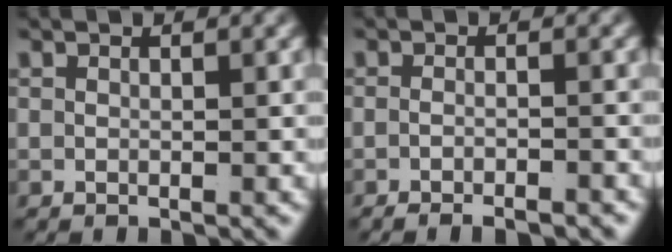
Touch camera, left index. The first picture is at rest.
{"total": 2.8, "force": [-2.6, 0.2, 1.1], "torque": [-0.018, -0.008, -0.040]}